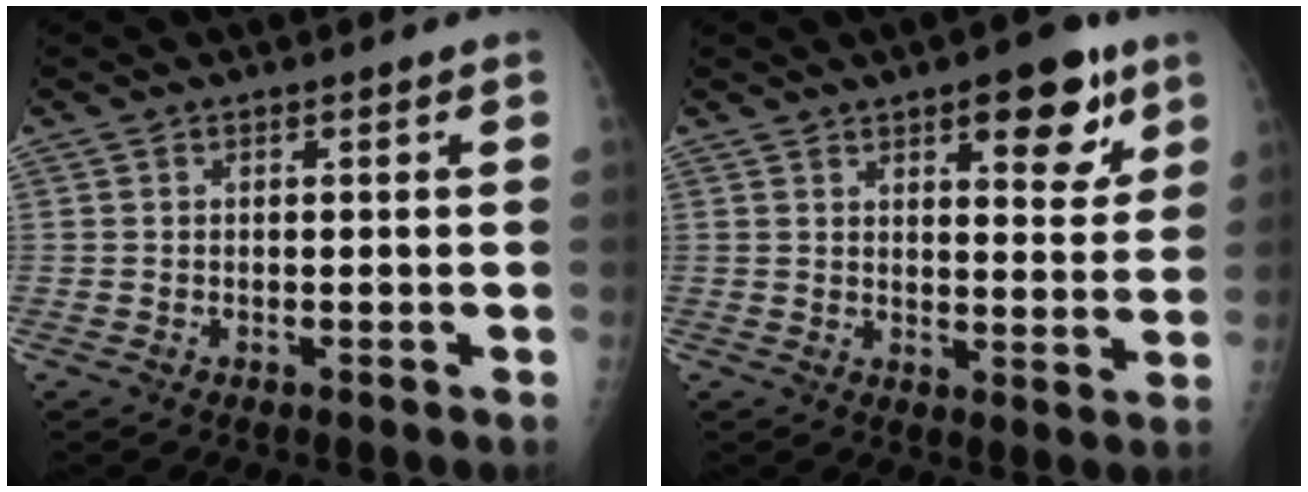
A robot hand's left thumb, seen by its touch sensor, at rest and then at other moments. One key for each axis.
{"total": 10.7, "fx": 6.0, "fy": 4.3, "fz": 7.7, "tx": -0.069, "ty": -0.029, "tz": 0.081}